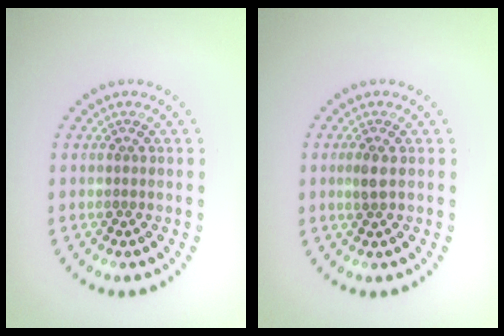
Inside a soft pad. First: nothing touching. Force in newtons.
{"total": 1.2, "press": 1.2, "slide": 0.3}